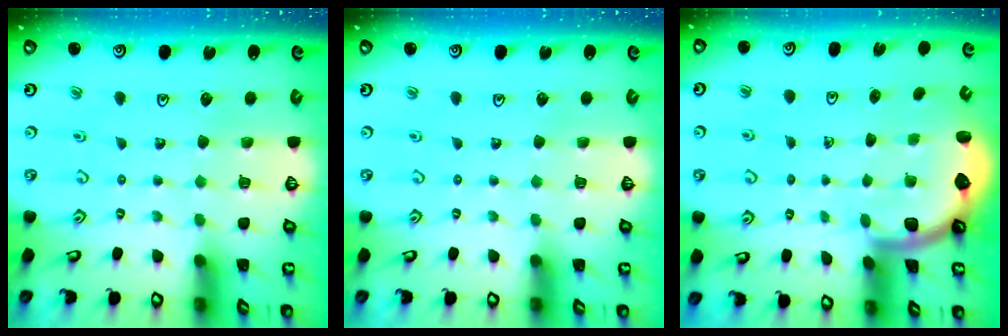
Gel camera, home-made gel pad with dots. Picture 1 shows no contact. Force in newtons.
{"total": 0.0}
{"total": 1.9, "press": 1.8, "slide": 0.3}